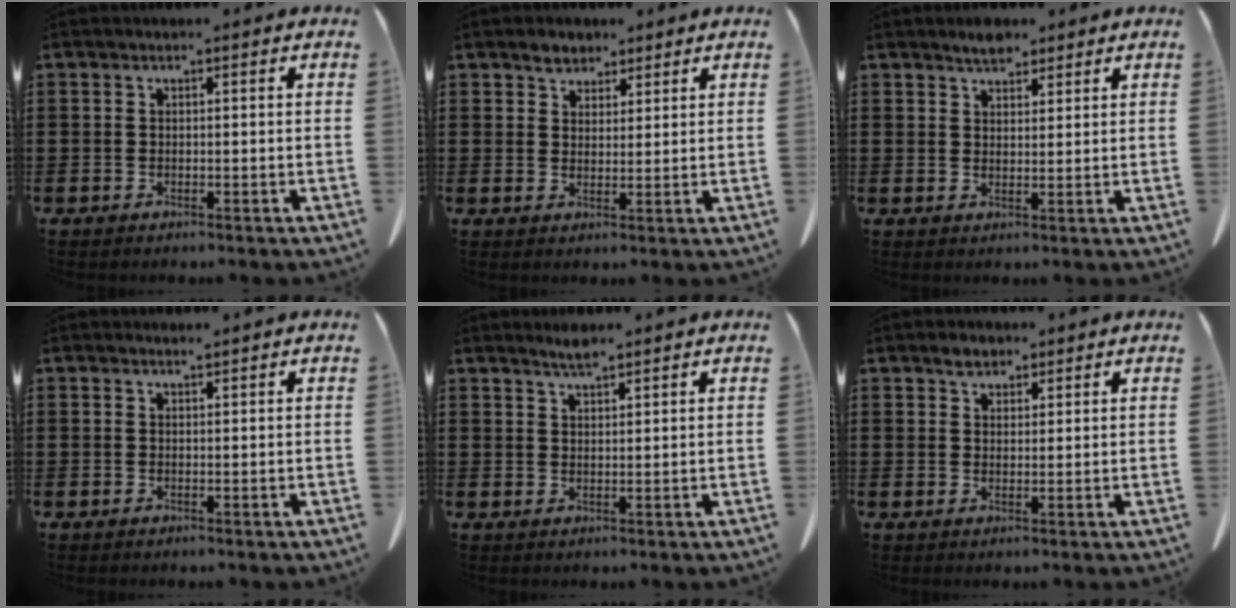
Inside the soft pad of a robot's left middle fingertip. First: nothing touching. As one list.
[{"total": 2.9, "force": [2.4, 1.6, 0.6], "torque": [-0.020, 0.009, 0.046]}, {"total": 2.8, "force": [2.6, 0.9, 0.5], "torque": [-0.015, -0.001, 0.049]}, {"total": 0.7, "force": [0.6, -0.1, 0.2], "torque": [-0.007, -0.002, 0.013]}, {"total": 2.2, "force": [2.0, 0.2, 1.0], "torque": [-0.023, 0.000, 0.037]}, {"total": 2.3, "force": [1.9, 1.1, 0.7], "torque": [-0.010, 0.001, 0.034]}]